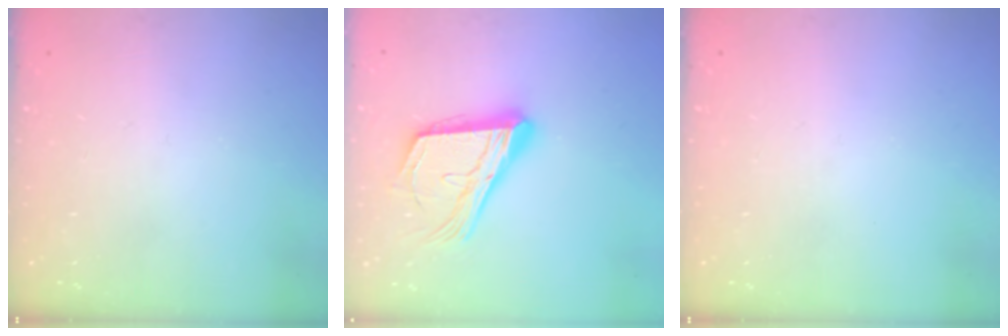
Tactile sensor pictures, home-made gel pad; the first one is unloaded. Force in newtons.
{"total": 19.0, "press": 18.8, "slide": 3.0}
{"total": 0.0}